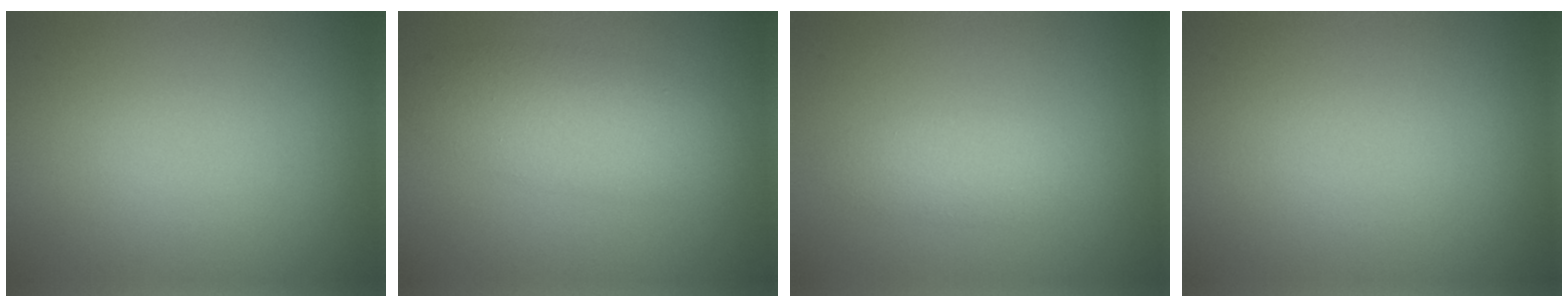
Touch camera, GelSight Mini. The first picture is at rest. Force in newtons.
{"total": 4.9, "press": 4.9, "slide": 0.2}
{"total": 2.3, "press": 2.3, "slide": 0.1}
{"total": 0.0}